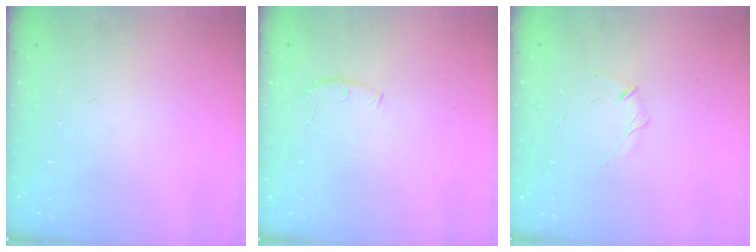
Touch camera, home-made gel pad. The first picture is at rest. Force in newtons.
{"total": 5.6, "press": 5.5, "slide": 1.1}
{"total": 3.7, "press": 3.6, "slide": 1.1}